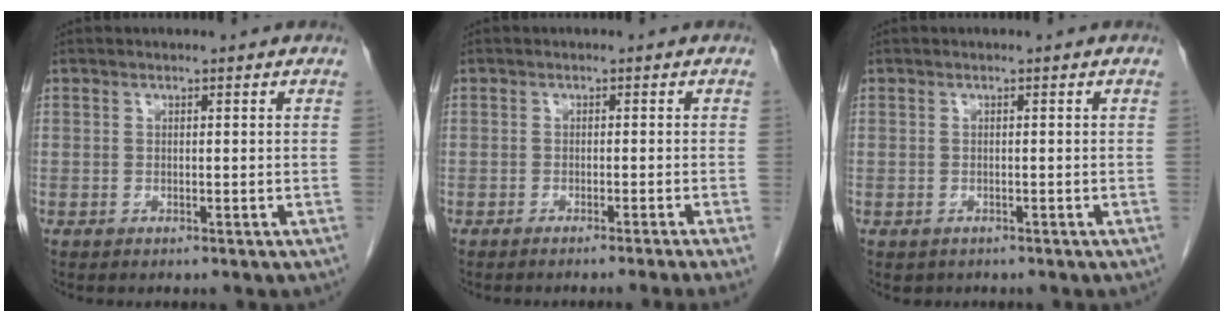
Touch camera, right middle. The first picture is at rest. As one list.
[{"total": 4.1, "force": [-3.1, -1.5, 2.2], "torque": [-0.019, 0.003, -0.040]}, {"total": 0.9, "force": [-0.6, 0.6, 0.2], "torque": [-0.013, -0.001, -0.001]}]